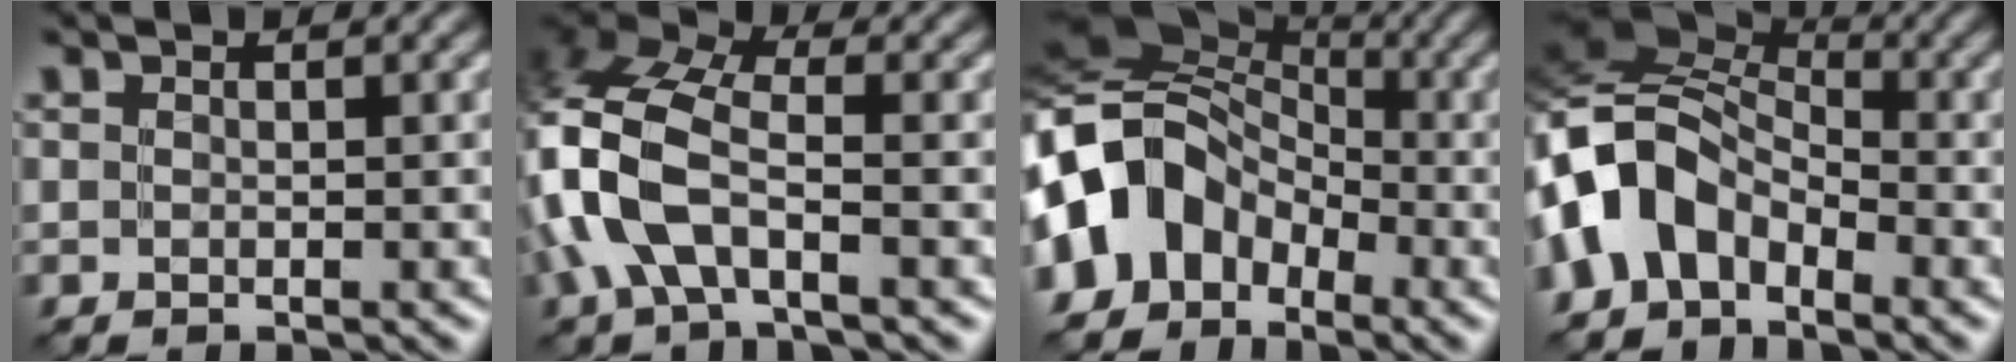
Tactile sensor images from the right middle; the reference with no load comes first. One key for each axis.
{"total": 7.7, "fx": -1.7, "fy": 4.0, "fz": 6.4, "tx": -0.157, "ty": 0.016, "tz": -0.055}
{"total": 10.2, "fx": -3.3, "fy": 7.8, "fz": 5.6, "tx": -0.095, "ty": 0.008, "tz": -0.087}
{"total": 8.2, "fx": -2.8, "fy": 5.4, "fz": 5.4, "tx": -0.099, "ty": 0.016, "tz": -0.082}